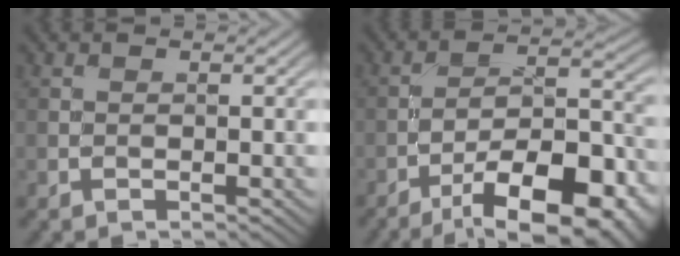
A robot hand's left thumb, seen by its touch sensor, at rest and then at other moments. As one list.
[{"total": 16.4, "force": [-10.6, 5.4, 11.3], "torque": [-0.160, -0.011, -0.156]}]